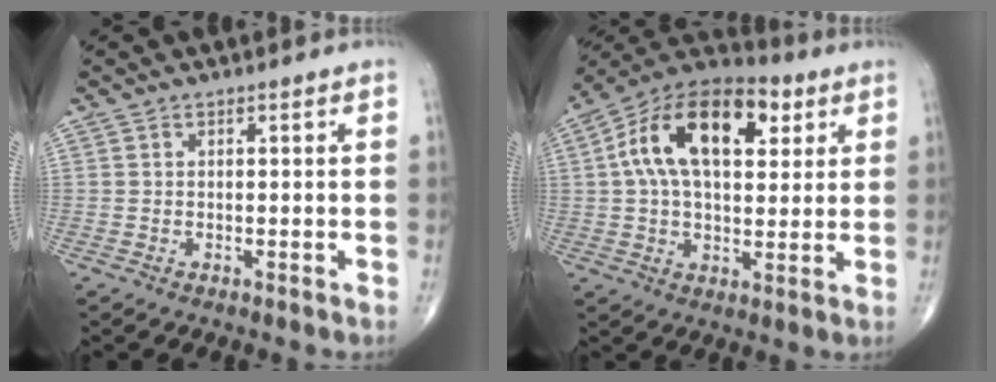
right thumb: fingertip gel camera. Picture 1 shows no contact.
{"total": 19.8, "force": [5.5, 11.2, 15.3], "torque": [-0.240, 0.014, 0.081]}